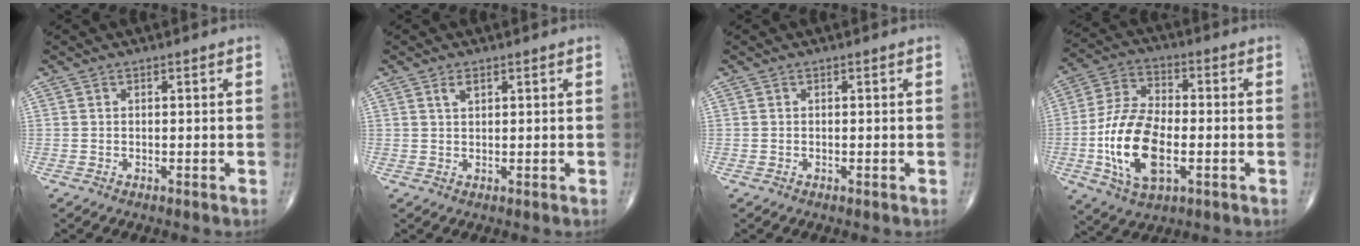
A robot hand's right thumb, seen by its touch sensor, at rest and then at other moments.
{"total": 1.7, "force": [1.0, 0.8, 1.1], "torque": [-0.019, -0.001, 0.020]}
{"total": 0.0}
{"total": 16.1, "force": [-3.5, 8.3, 13.4], "torque": [-0.262, 0.011, -0.062]}